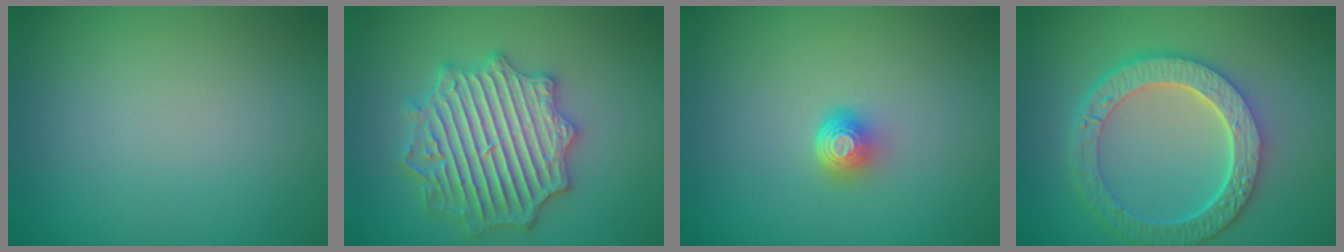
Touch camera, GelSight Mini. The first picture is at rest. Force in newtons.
{"total": 6.5, "press": 6.5, "slide": 1.0}
{"total": 2.0, "press": 1.4, "slide": 1.4}
{"total": 6.3, "press": 4.9, "slide": 4.0}